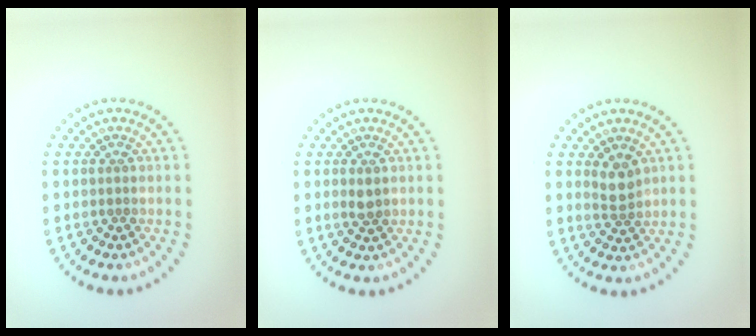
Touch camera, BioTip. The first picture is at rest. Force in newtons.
{"total": 1.3, "press": 1.3, "slide": 0.1}
{"total": 2.1, "press": 1.9, "slide": 1.0}